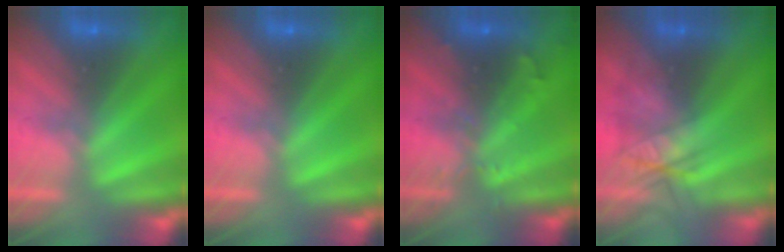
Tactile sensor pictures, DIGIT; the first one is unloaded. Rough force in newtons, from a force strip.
{"total": 0.0}
{"total": 2.9}
{"total": 2.5}